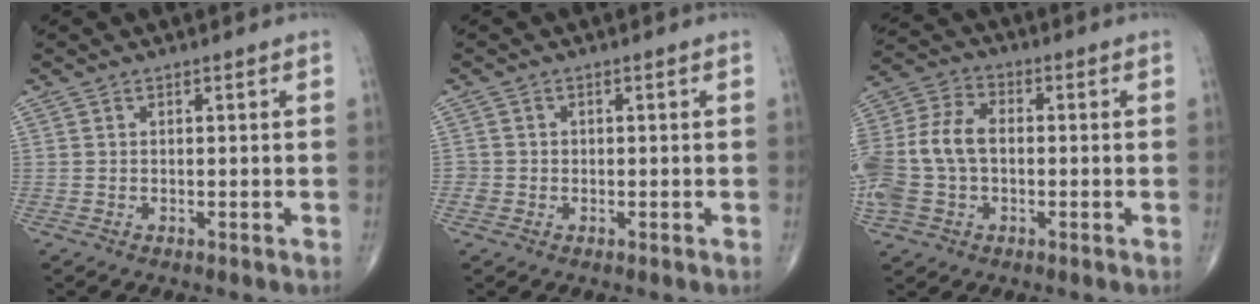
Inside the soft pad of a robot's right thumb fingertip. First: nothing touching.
{"total": 1.5, "force": [-0.3, 1.4, 0.0], "torque": [0.013, 0.008, -0.009]}
{"total": 14.2, "force": [-1.0, 9.7, 10.3], "torque": [-0.232, 0.033, -0.020]}